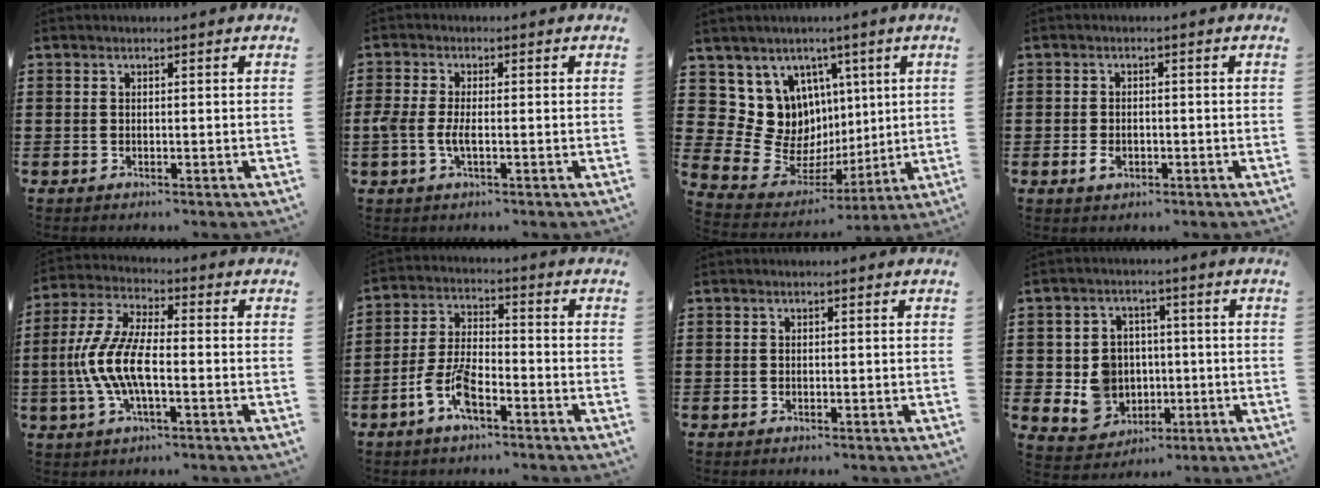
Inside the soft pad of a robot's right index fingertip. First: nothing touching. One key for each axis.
{"total": 3.4, "fx": -0.8, "fy": 1.2, "fz": 3.1, "tx": -0.068, "ty": -0.001, "tz": -0.018}
{"total": 11.3, "fx": 2.8, "fy": 10.8, "fz": 2.1, "tx": -0.069, "ty": -0.043, "tz": 0.064}
{"total": 1.9, "fx": -0.7, "fy": 1.2, "fz": 1.3, "tx": -0.032, "ty": -0.001, "tz": -0.016}
{"total": 9.3, "fx": -2.2, "fy": 3.3, "fz": 8.4, "tx": -0.205, "ty": -0.016, "tz": -0.050}
{"total": 7.2, "fx": -4.1, "fy": 2.7, "fz": 5.4, "tx": -0.136, "ty": -0.006, "tz": -0.083}
{"total": 0.0}
{"total": 6.9, "fx": -0.2, "fy": 6.5, "fz": 2.5, "tx": -0.084, "ty": 0.009, "tz": 0.003}